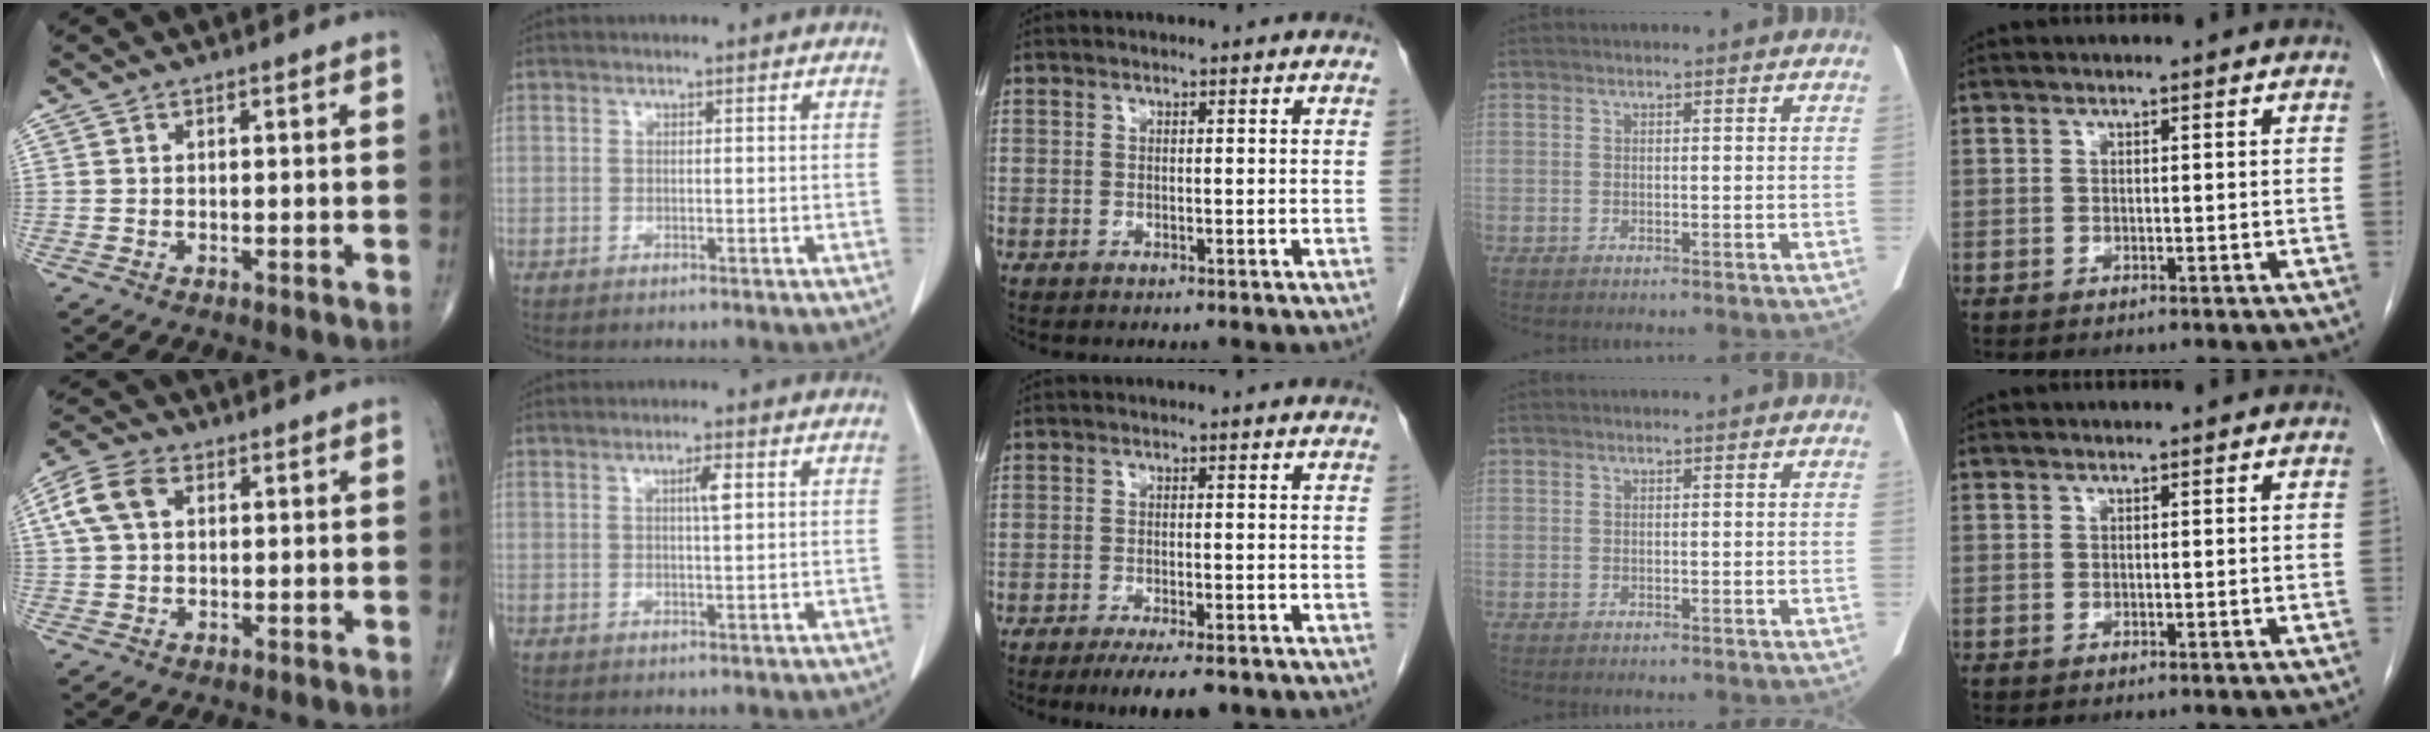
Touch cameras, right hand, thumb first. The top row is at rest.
{"thumb": {"total": 7.1, "force": [2.0, 4.6, 5.1], "torque": [-0.111, 0.017, 0.037]}, "index": {"total": 2.5, "force": [0.8, 0.2, 2.4], "torque": [-0.038, 0.001, 0.013]}, "middle": {"total": 6.2, "force": [-4.6, 1.2, 4.1], "torque": [-0.053, -0.011, -0.066]}}